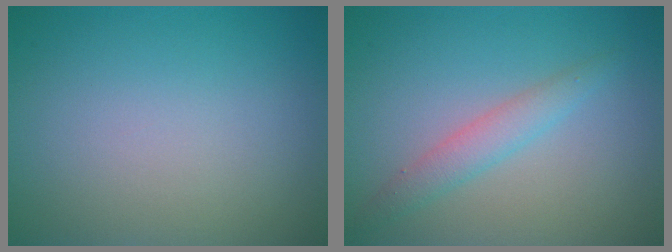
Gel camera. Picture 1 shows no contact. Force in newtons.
{"total": 2.3, "press": 2.3, "slide": 0.0}